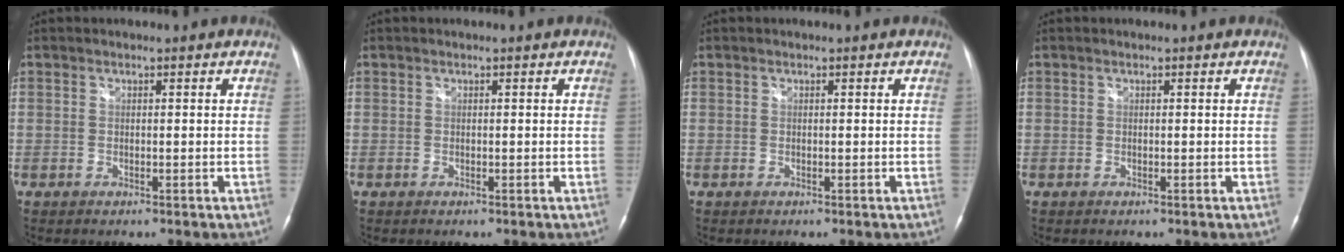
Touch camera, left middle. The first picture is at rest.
{"total": 0.0}
{"total": 0.0}
{"total": 0.0}